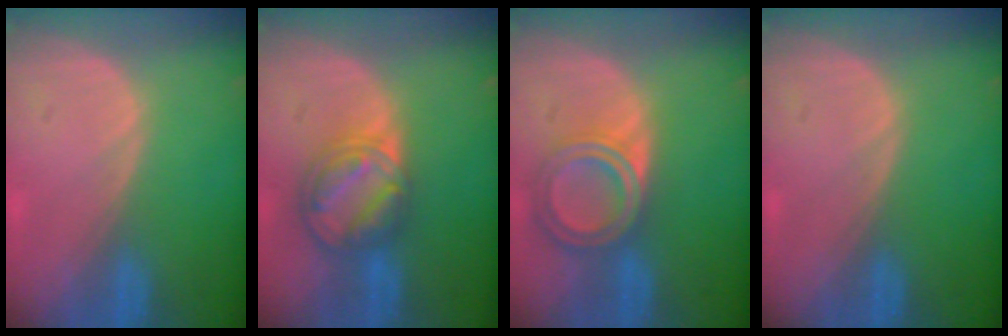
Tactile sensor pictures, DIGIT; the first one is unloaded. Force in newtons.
{"total": 8.1, "press": 6.9, "slide": 4.1}
{"total": 6.7, "press": 5.9, "slide": 3.1}
{"total": 0.0}